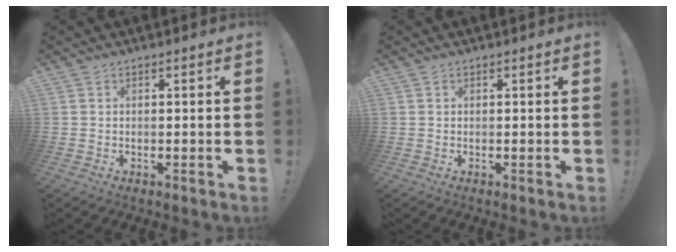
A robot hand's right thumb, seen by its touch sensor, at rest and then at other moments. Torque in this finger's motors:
{"motor_torque": [-0.21, 0.00, -0.21, 0.05, 0.06]}